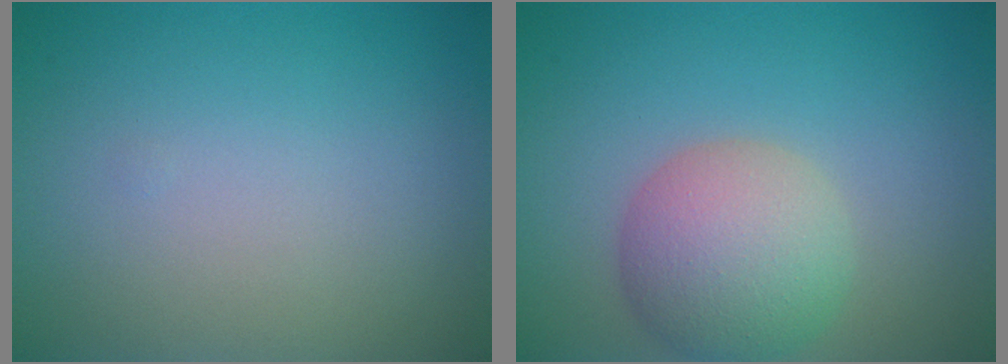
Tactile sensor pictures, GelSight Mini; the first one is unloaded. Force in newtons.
{"total": 5.8, "press": 5.7, "slide": 0.4}